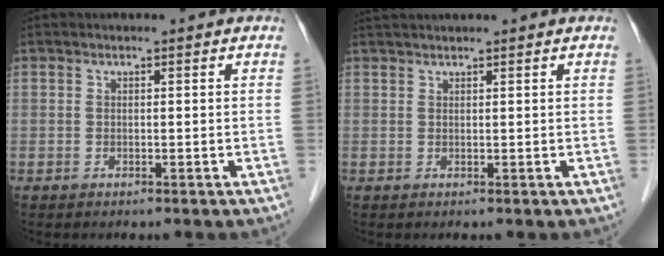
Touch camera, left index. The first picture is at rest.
{"total": 2.8, "force": [2.6, -0.1, 1.0], "torque": [-0.011, 0.029, 0.048]}